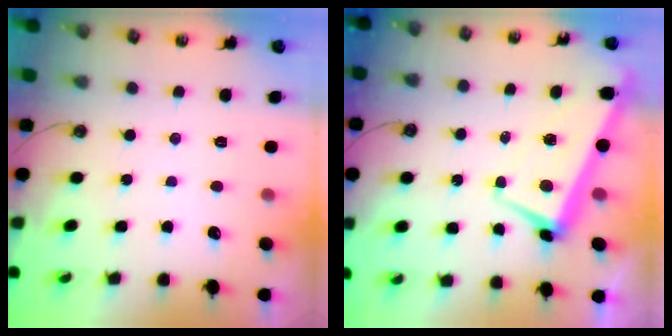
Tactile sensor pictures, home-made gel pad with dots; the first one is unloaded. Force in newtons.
{"total": 2.5, "press": 2.5, "slide": 0.4}